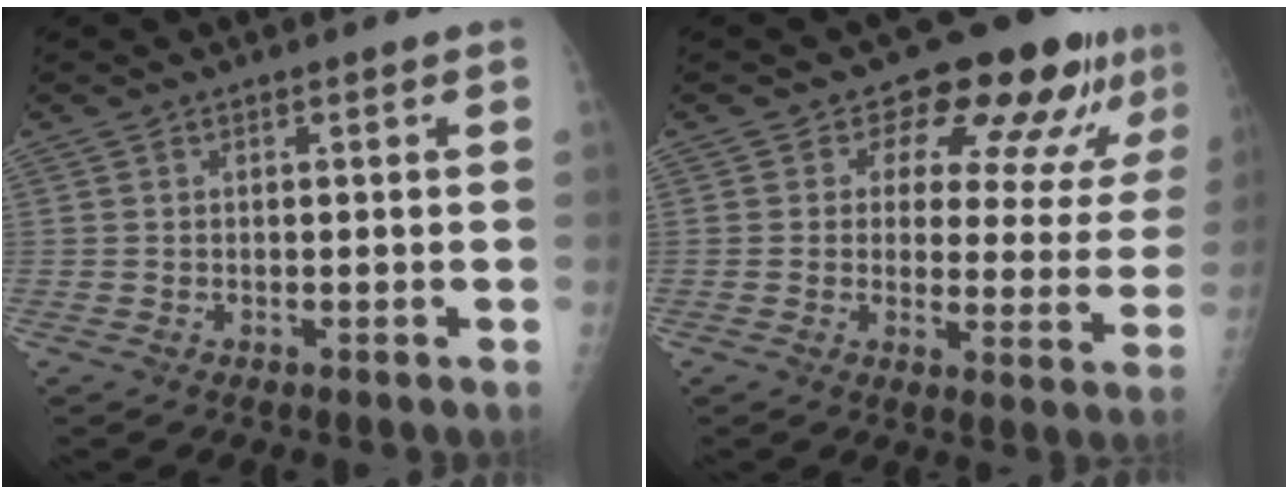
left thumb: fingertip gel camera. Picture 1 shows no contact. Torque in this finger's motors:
{"motor_torque": [0.01, 0.42, -0.17, -0.22, 0.08]}